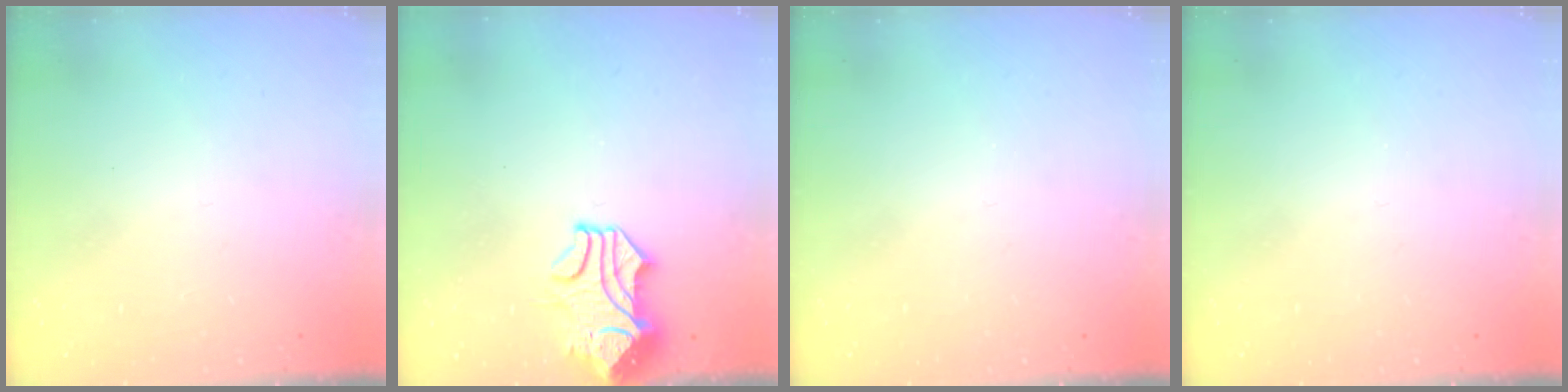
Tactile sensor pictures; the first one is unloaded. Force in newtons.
{"total": 2.0, "press": 1.6, "slide": 1.1}
{"total": 0.0}
{"total": 0.0}